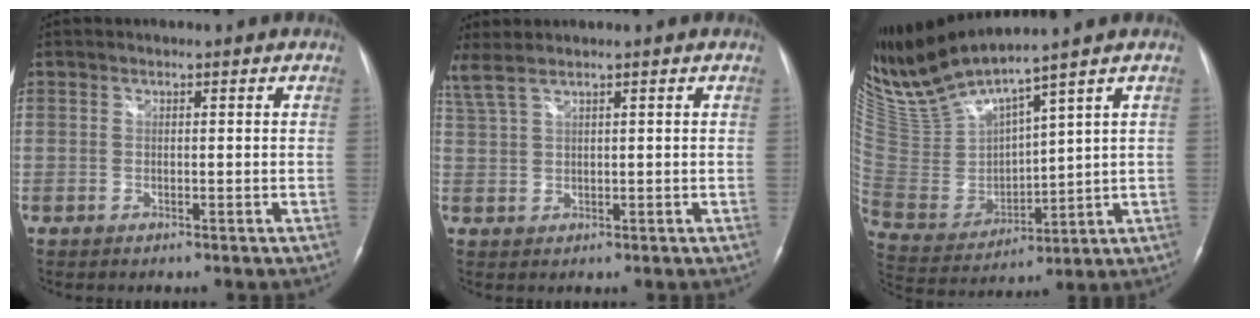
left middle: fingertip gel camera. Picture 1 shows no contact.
{"total": 3.6, "force": [2.9, -0.1, 2.1], "torque": [-0.065, 0.023, 0.072]}
{"total": 14.1, "force": [12.5, -0.8, 6.4], "torque": [-0.145, -0.012, 0.262]}